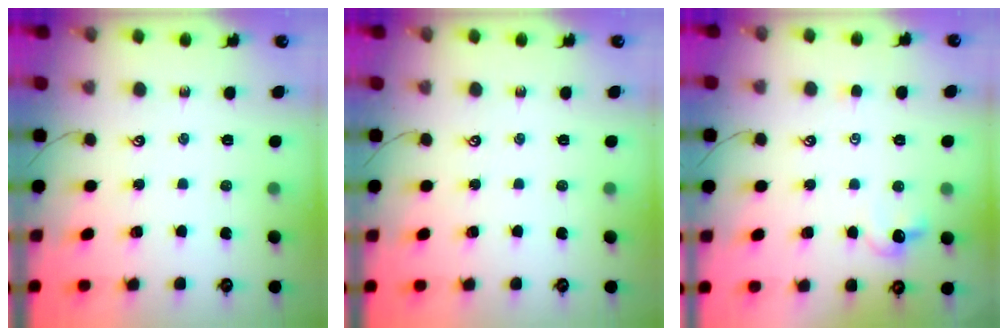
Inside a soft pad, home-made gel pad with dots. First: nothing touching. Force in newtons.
{"total": 0.0}
{"total": 1.2, "press": 1.0, "slide": 0.6}